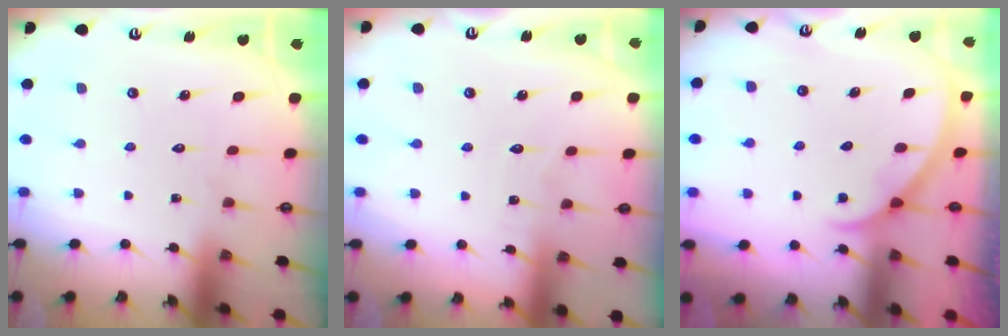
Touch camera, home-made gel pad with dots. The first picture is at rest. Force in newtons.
{"total": 3.1, "press": 3.1, "slide": 0.4}
{"total": 1.9, "press": 1.9, "slide": 0.2}